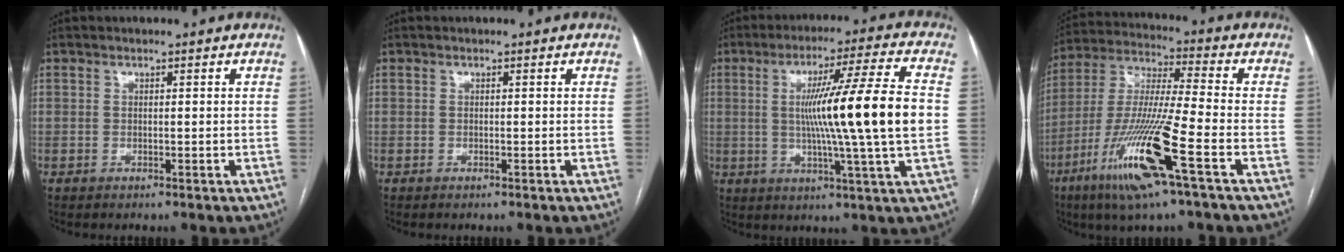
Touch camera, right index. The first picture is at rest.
{"total": 0.0}
{"total": 16.6, "force": [0.4, -1.8, 16.5], "torque": [-0.269, -0.001, 0.000]}
{"total": 17.0, "force": [-7.9, 0.1, 15.1], "torque": [-0.321, -0.032, -0.153]}